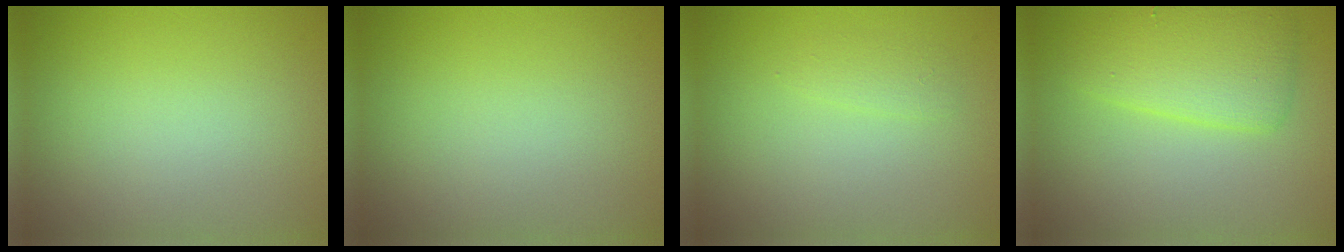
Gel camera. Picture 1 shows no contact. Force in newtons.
{"total": 0.0}
{"total": 1.0, "press": 1.0, "slide": 0.0}
{"total": 4.3, "press": 4.3, "slide": 0.3}